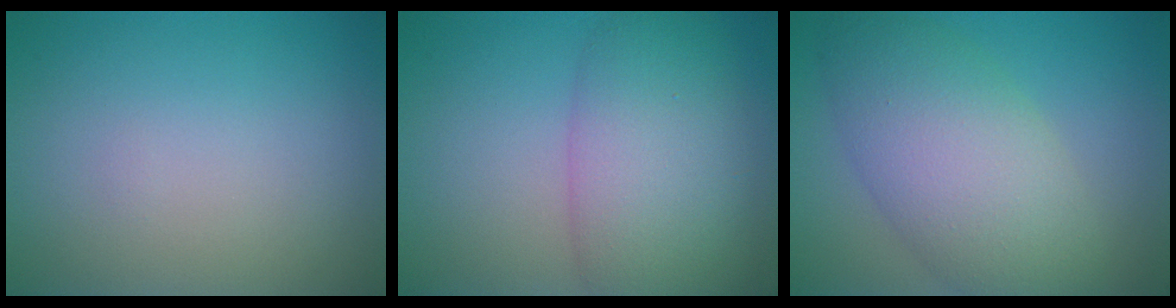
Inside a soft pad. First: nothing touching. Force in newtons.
{"total": 7.8, "press": 7.7, "slide": 0.5}
{"total": 8.1, "press": 8.1, "slide": 0.2}